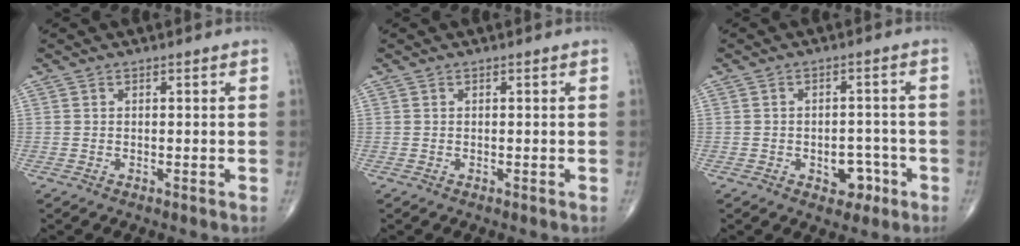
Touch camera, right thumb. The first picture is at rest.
{"total": 0.0}
{"total": 4.9, "force": [-2.1, 3.4, 2.8], "torque": [-0.008, 0.023, -0.023]}